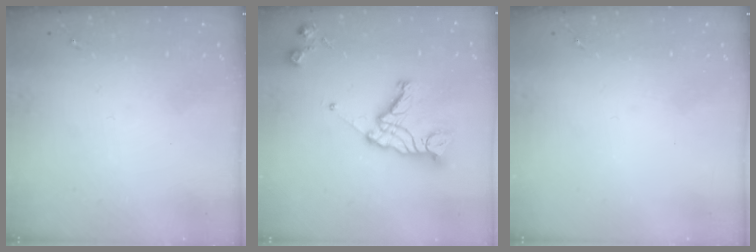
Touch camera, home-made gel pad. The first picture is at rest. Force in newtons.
{"total": 15.7, "press": 15.6, "slide": 1.3}
{"total": 0.0}